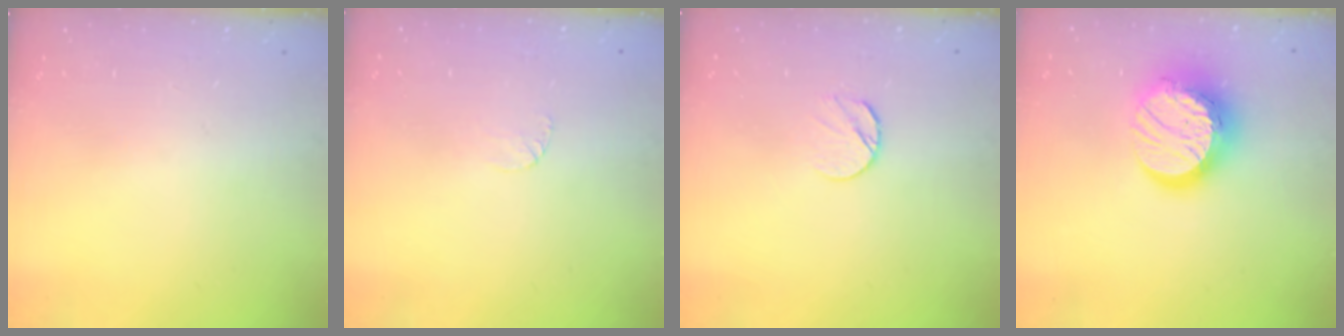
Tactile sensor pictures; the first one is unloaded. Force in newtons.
{"total": 3.3, "press": 3.3, "slide": 0.4}
{"total": 5.4, "press": 5.4, "slide": 0.7}
{"total": 14.8, "press": 14.8, "slide": 1.5}